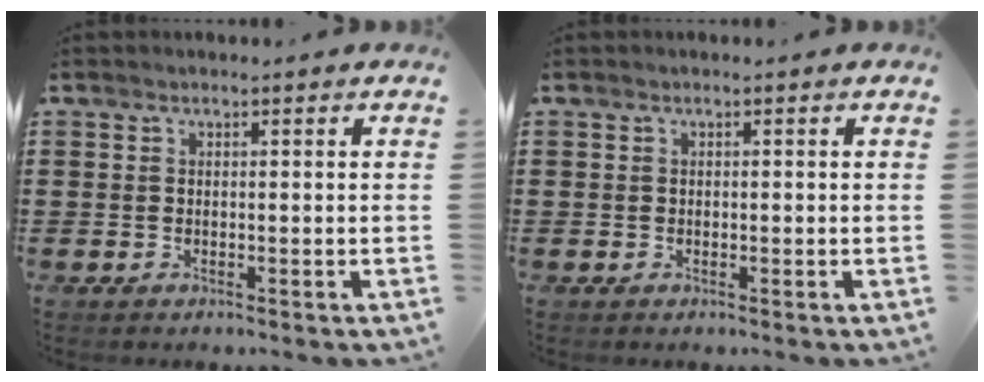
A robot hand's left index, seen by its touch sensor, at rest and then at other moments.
{"total": 0.0}